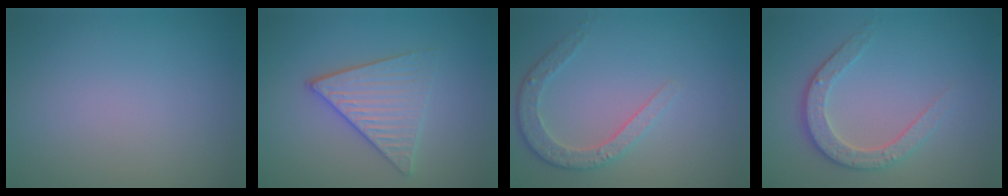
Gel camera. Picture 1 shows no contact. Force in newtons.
{"total": 3.9, "press": 3.3, "slide": 1.9}
{"total": 2.9, "press": 2.5, "slide": 1.6}
{"total": 3.5, "press": 2.7, "slide": 2.2}